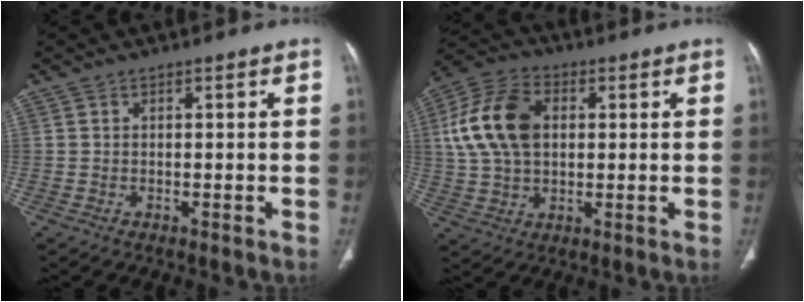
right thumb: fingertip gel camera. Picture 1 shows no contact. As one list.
[{"total": 14.4, "force": [2.5, 9.6, 10.5], "torque": [-0.197, 0.015, 0.041]}]